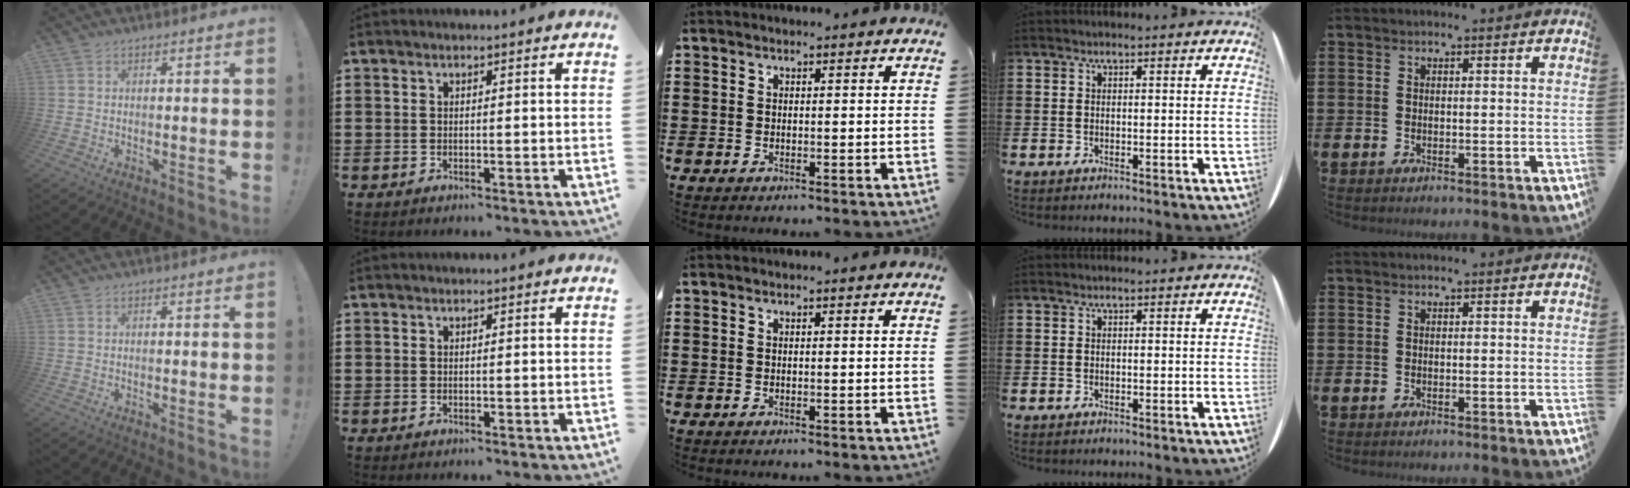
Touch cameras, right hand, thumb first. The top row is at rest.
{}